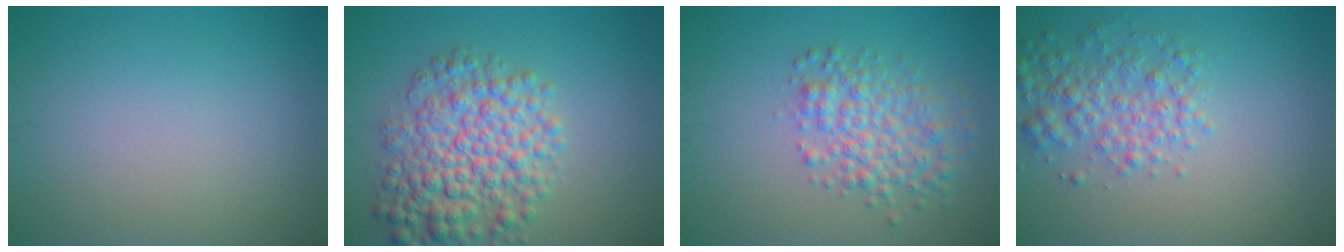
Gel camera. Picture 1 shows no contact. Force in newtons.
{"total": 7.3, "press": 7.3, "slide": 0.1}
{"total": 4.6, "press": 4.6, "slide": 0.1}
{"total": 3.7, "press": 3.7, "slide": 0.2}